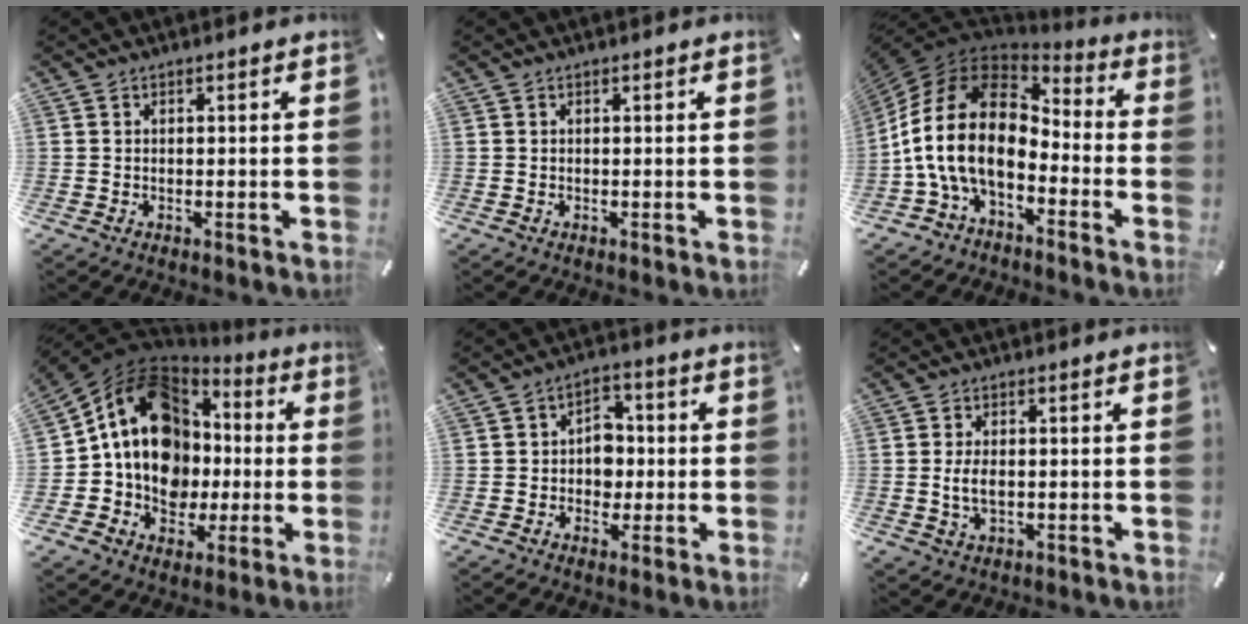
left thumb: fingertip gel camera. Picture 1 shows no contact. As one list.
[{"total": 0.0}, {"total": 18.5, "force": [-3.9, 11.6, 13.9], "torque": [-0.294, 0.028, -0.070]}, {"total": 16.7, "force": [1.6, 13.9, 9.2], "torque": [-0.181, -0.011, 0.032]}, {"total": 6.8, "force": [-1.0, 5.9, 3.1], "torque": [-0.039, 0.012, -0.019]}, {"total": 4.6, "force": [-0.4, 2.8, 3.5], "torque": [-0.078, 0.001, -0.010]}]